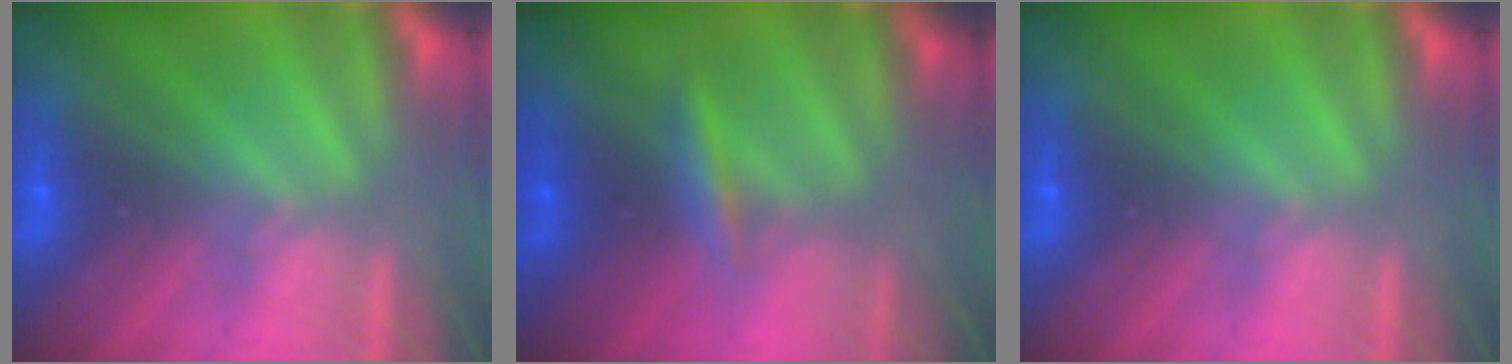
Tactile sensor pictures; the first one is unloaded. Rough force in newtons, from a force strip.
{"total": 2.4}
{"total": 0.0}